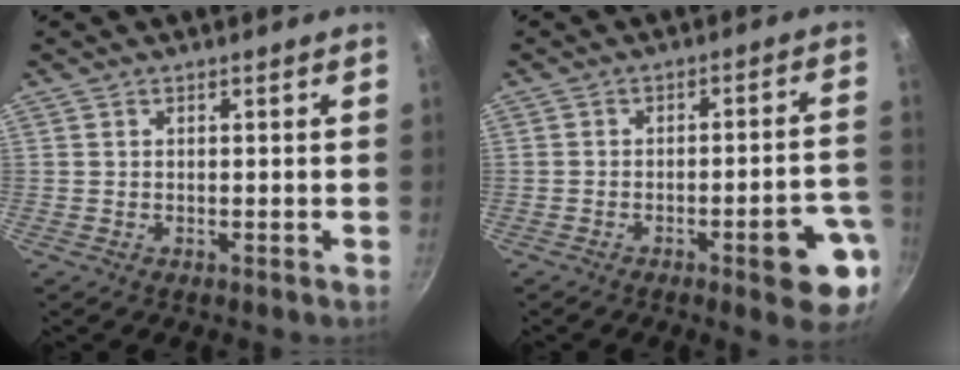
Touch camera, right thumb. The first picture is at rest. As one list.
[{"total": 11.0, "force": [-4.7, 2.9, 9.5], "torque": [-0.092, 0.033, -0.055]}]